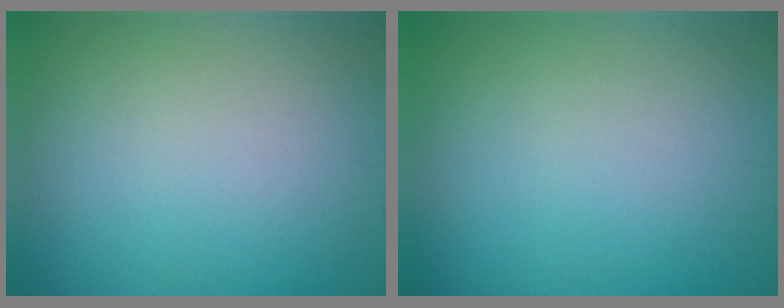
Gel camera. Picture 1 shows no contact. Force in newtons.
{"total": 0.0}